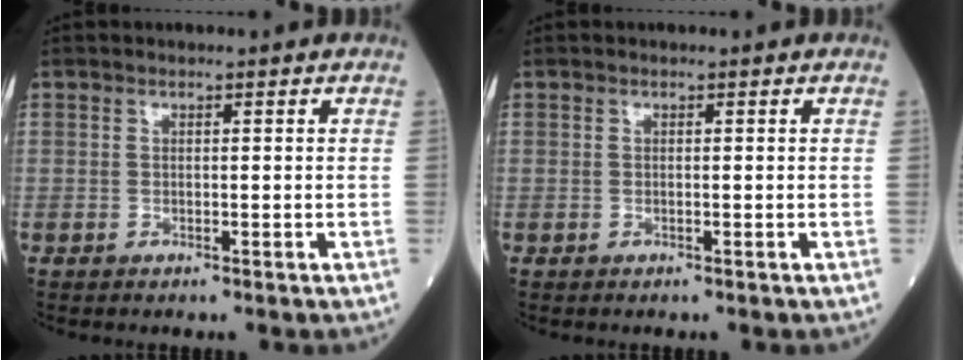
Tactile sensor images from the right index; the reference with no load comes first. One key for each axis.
{"total": 0.0}